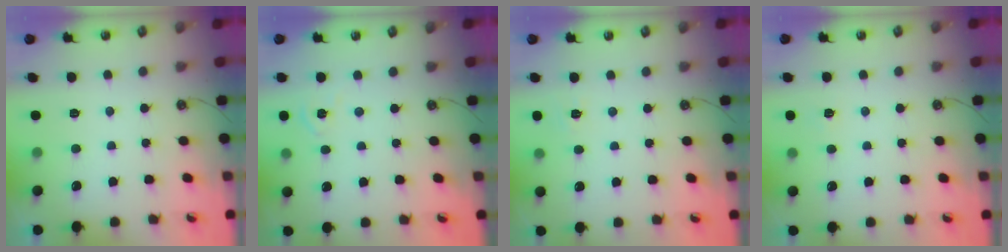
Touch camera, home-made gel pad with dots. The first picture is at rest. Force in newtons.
{"total": 7.3, "press": 7.2, "slide": 0.7}
{"total": 4.1, "press": 4.1, "slide": 0.4}
{"total": 2.7, "press": 2.6, "slide": 0.4}